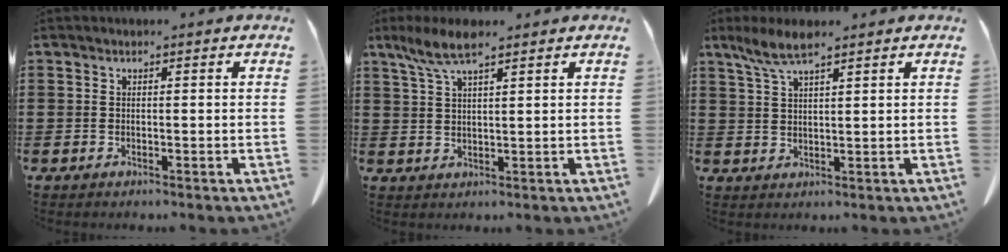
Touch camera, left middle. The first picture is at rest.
{"total": 5.7, "force": [3.6, 1.3, 4.3], "torque": [-0.097, -0.001, 0.062]}
{"total": 4.9, "force": [3.4, 0.9, 3.5], "torque": [-0.075, 0.001, 0.061]}